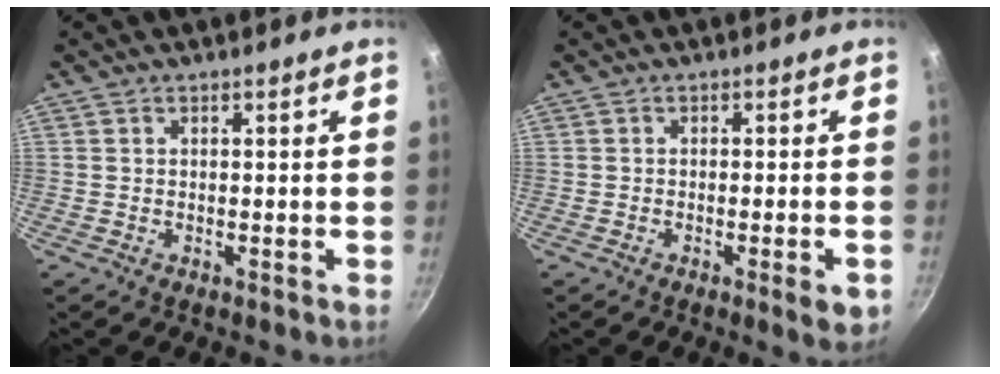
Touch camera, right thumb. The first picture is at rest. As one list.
[{"total": 4.1, "force": [-1.7, 0.7, 3.7], "torque": [-0.050, 0.002, -0.021]}]